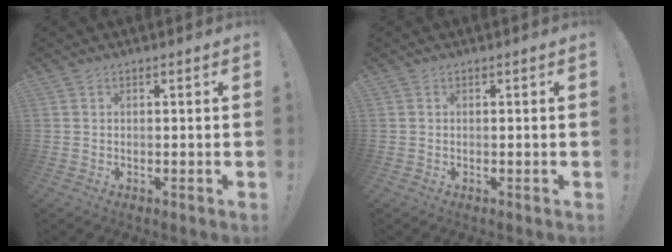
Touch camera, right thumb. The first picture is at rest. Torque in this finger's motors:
{"motor_torque": [0.06, -0.05, 0.10, 0.00, 0.05]}